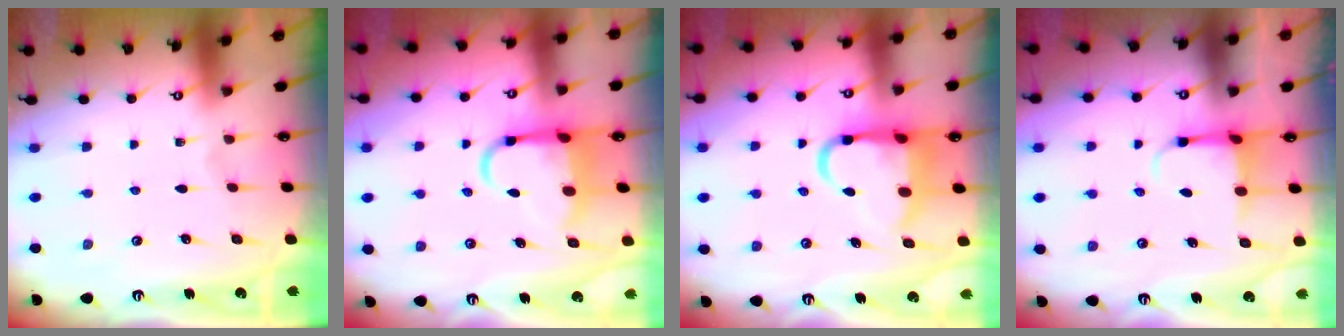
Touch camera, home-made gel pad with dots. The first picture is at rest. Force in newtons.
{"total": 8.4, "press": 8.0, "slide": 2.5}
{"total": 11.0, "press": 10.8, "slide": 2.0}
{"total": 3.9, "press": 3.7, "slide": 1.3}